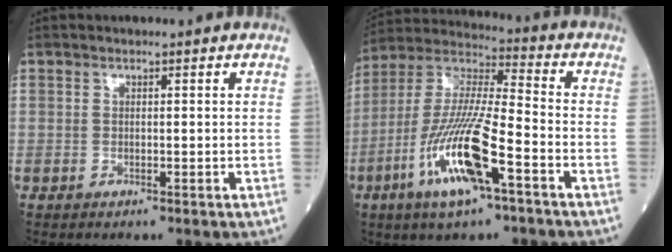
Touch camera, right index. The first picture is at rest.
{"total": 15.9, "force": [-6.7, 2.3, 14.3], "torque": [-0.294, -0.015, -0.127]}